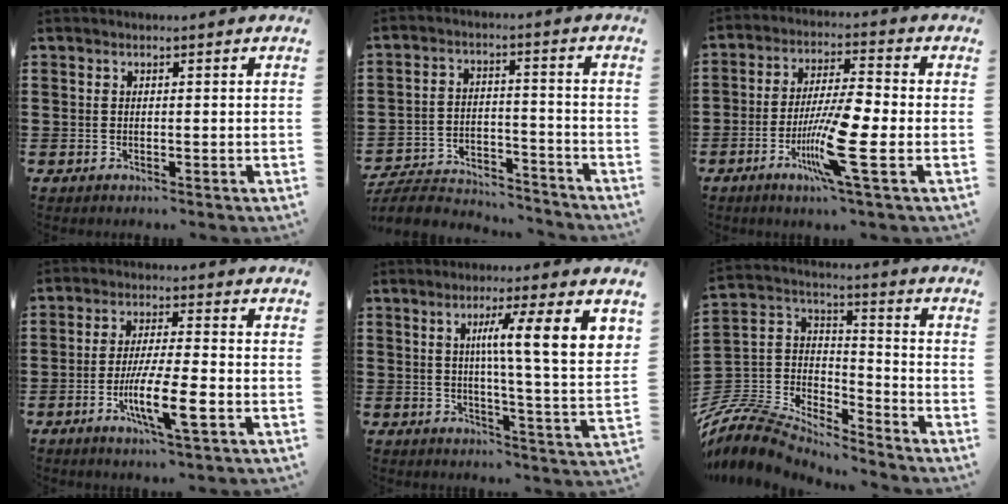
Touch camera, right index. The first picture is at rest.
{"total": 6.2, "force": [-5.9, 1.2, 1.4], "torque": [-0.032, 0.011, -0.117]}
{"total": 10.1, "force": [-3.4, 1.3, 9.4], "torque": [-0.188, -0.011, -0.066]}
{"total": 9.0, "force": [-3.2, 1.5, 8.3], "torque": [-0.160, -0.012, -0.059]}
{"total": 9.9, "force": [3.5, 0.4, 9.2], "torque": [-0.158, -0.012, 0.049]}
{"total": 8.3, "force": [-7.7, 2.4, 1.9], "torque": [-0.076, -0.007, -0.164]}